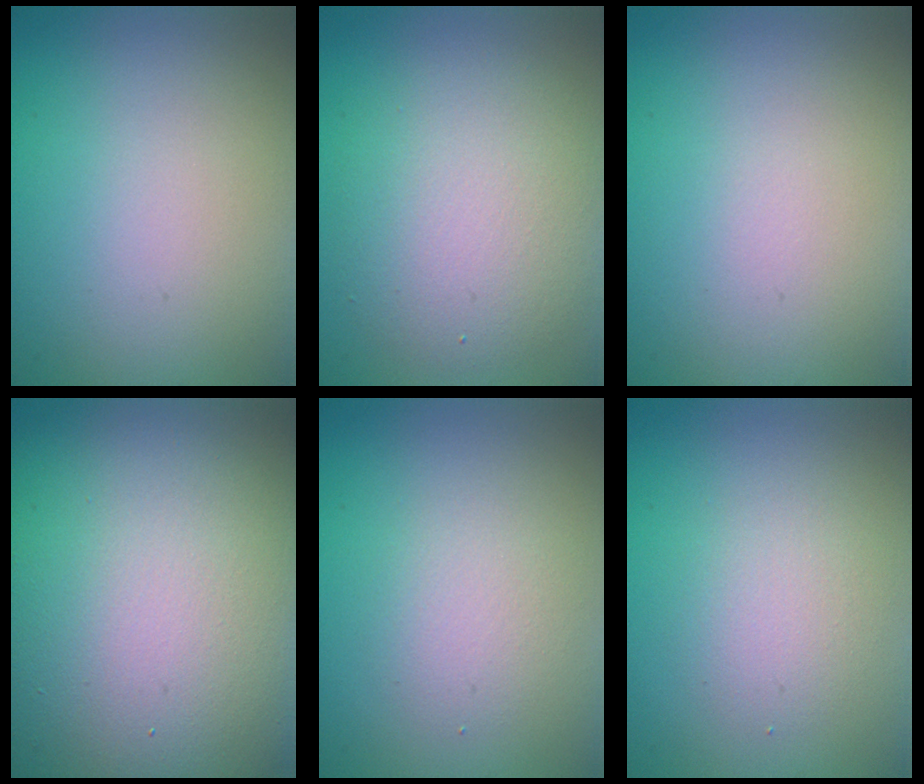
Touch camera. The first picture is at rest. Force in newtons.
{"total": 3.7, "press": 3.7, "slide": 0.4}
{"total": 0.0}
{"total": 20.0, "press": 19.9, "slide": 1.3}
{"total": 2.2, "press": 2.2, "slide": 0.1}
{"total": 2.4, "press": 2.4, "slide": 0.0}